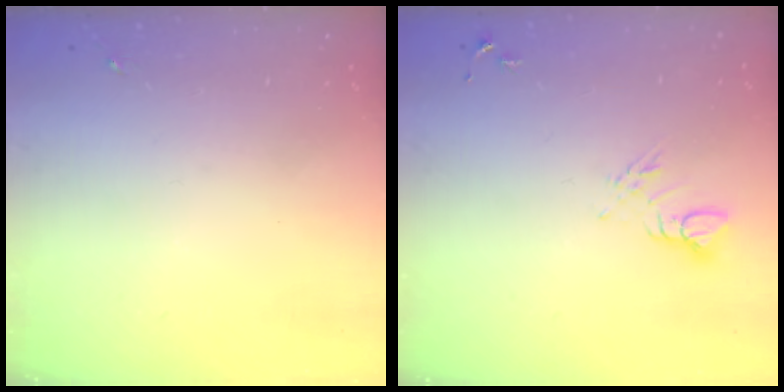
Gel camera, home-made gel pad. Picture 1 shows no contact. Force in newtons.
{"total": 6.6, "press": 6.6, "slide": 0.5}